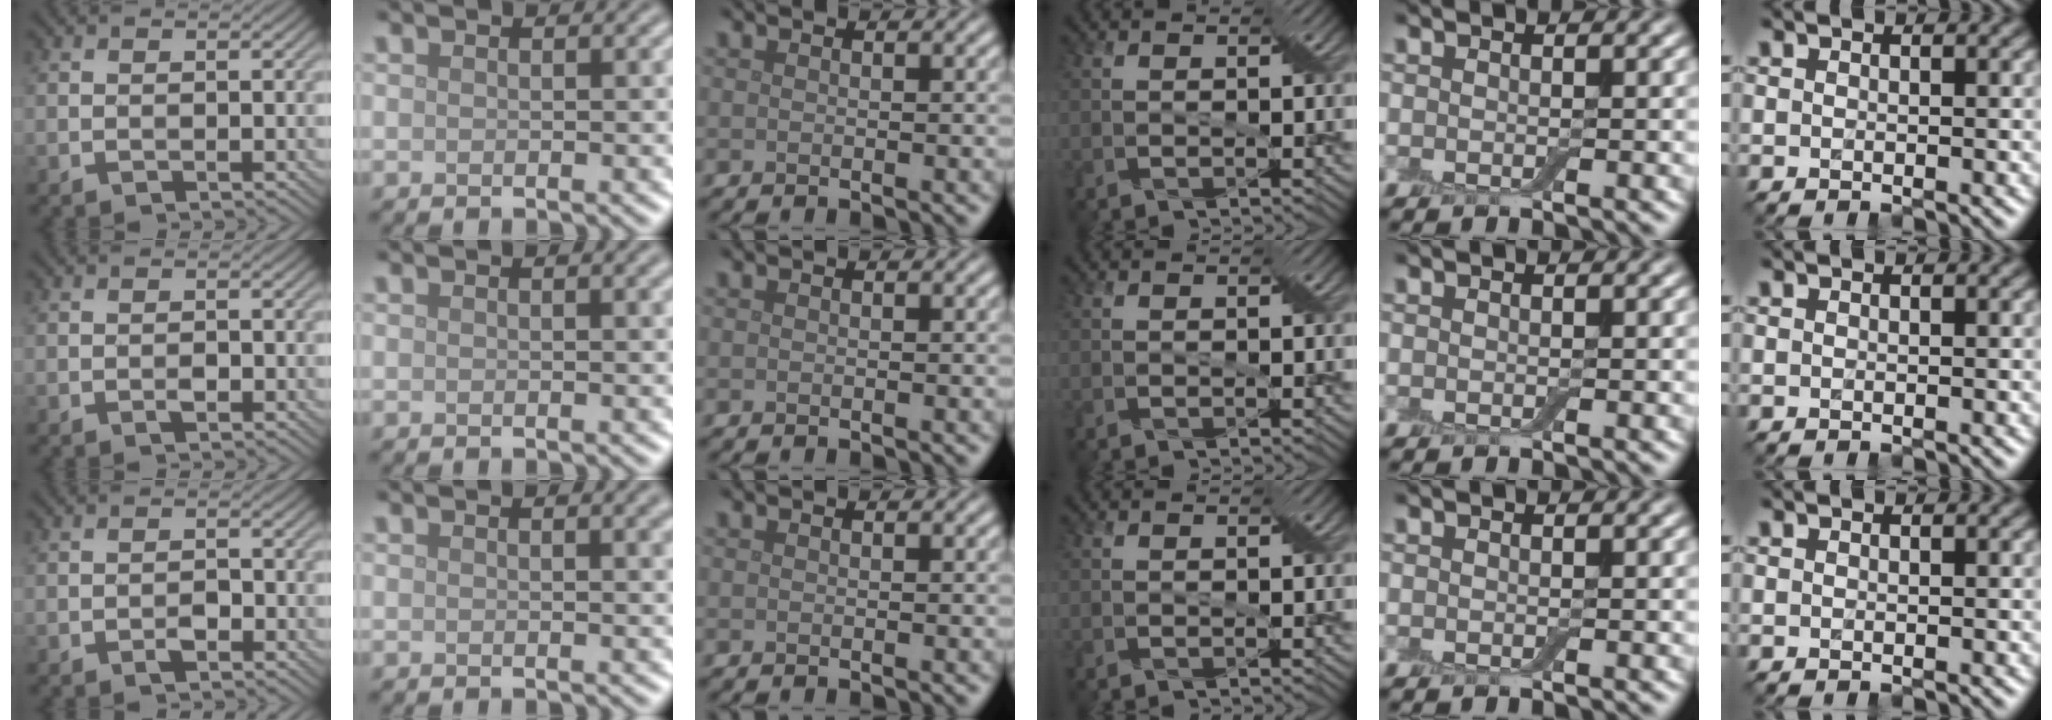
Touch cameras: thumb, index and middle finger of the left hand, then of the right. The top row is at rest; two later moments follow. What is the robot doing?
{"motion": "squeeze", "object": "air blower"}